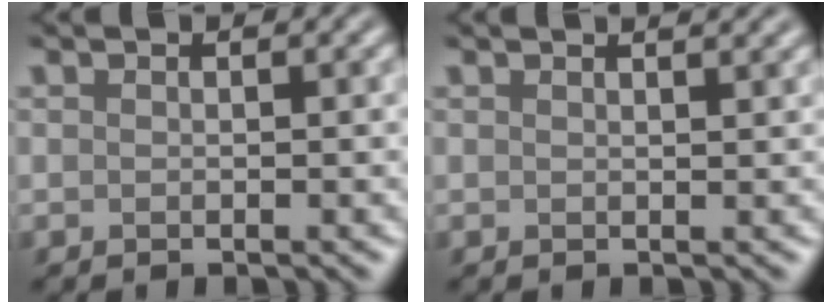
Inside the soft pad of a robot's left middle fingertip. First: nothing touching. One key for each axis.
{"total": 2.3, "fx": 1.8, "fy": 0.8, "fz": 1.2, "tx": 0.000, "ty": 0.011, "tz": 0.002}